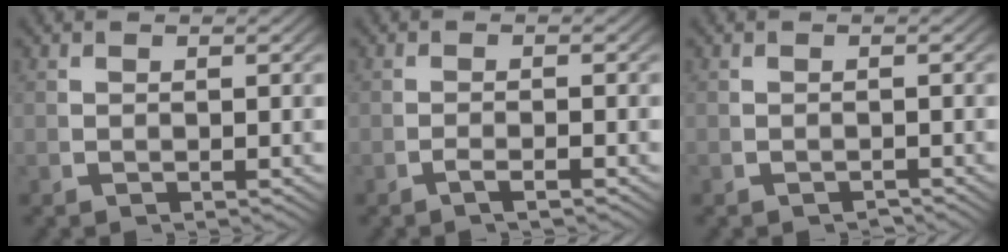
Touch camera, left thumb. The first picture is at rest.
{"total": 1.3, "force": [-0.9, 0.0, 0.9], "torque": [-0.020, -0.001, -0.020]}
{"total": 1.1, "force": [-1.1, 0.2, 0.1], "torque": [-0.001, -0.005, -0.015]}